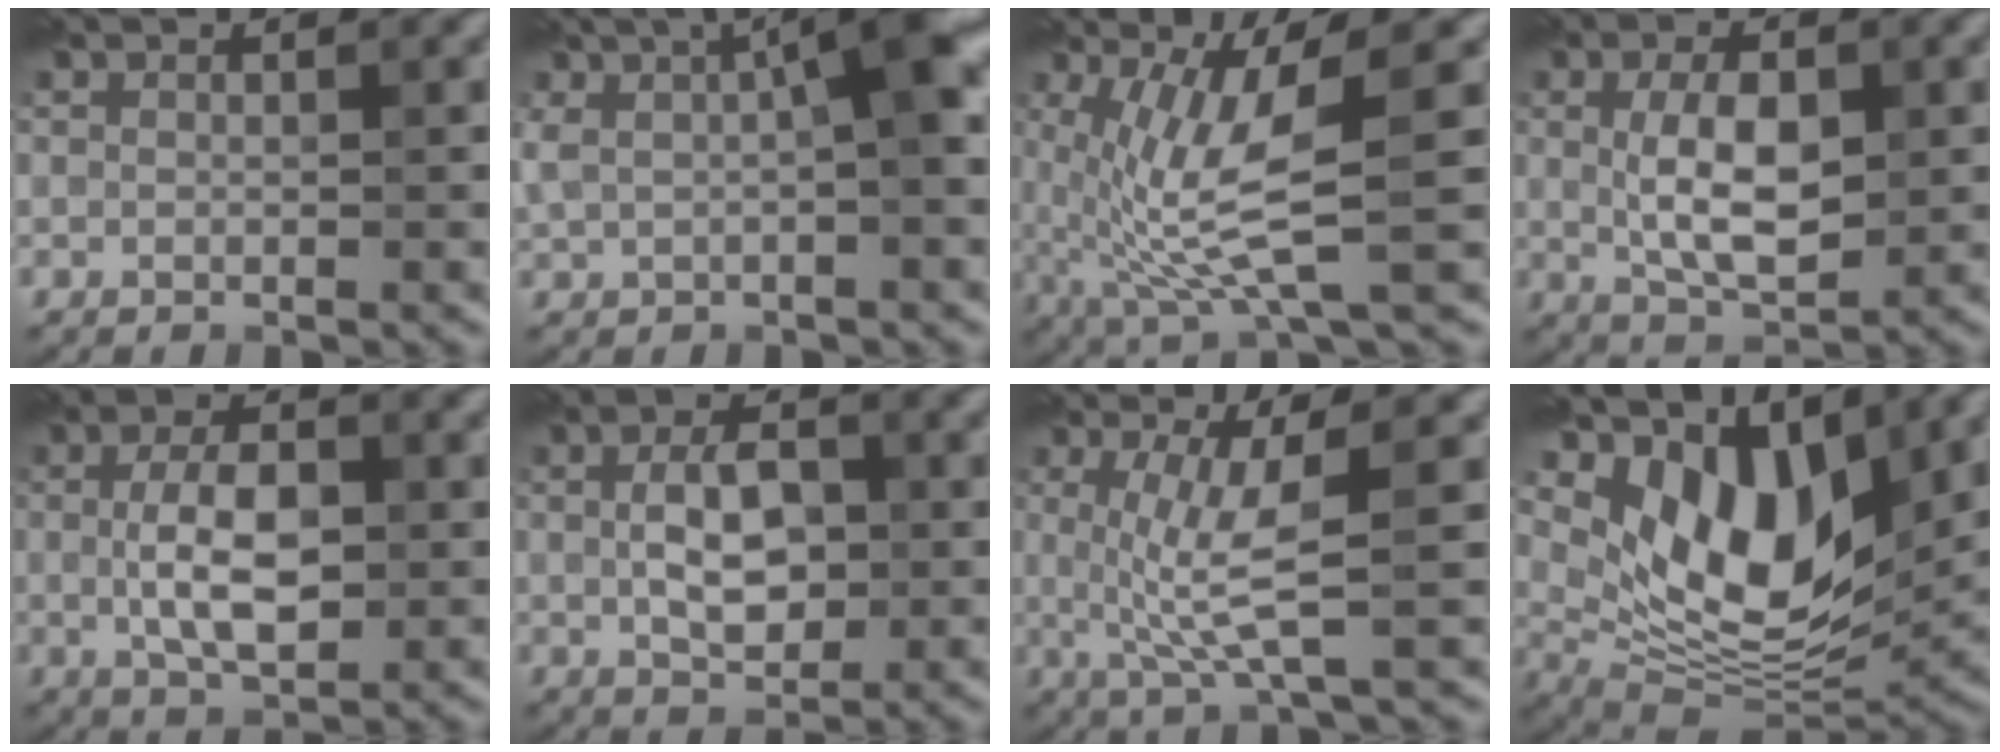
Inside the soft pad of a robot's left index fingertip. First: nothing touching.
{"total": 7.0, "force": [1.8, 1.7, 6.6], "torque": [-0.114, 0.023, 0.022]}
{"total": 7.5, "force": [0.2, 1.7, 7.3], "torque": [-0.154, -0.011, 0.007]}
{"total": 5.6, "force": [0.3, 2.6, 4.9], "torque": [-0.094, 0.001, 0.009]}
{"total": 5.4, "force": [-0.2, 2.6, 4.7], "torque": [-0.091, 0.000, -0.003]}
{"total": 4.7, "force": [0.1, 2.7, 3.9], "torque": [-0.073, 0.003, 0.003]}
{"total": 4.8, "force": [0.2, 0.8, 4.8], "torque": [-0.102, -0.005, 0.006]}
{"total": 9.7, "force": [4.1, 5.3, 7.0], "torque": [-0.121, -0.020, 0.073]}